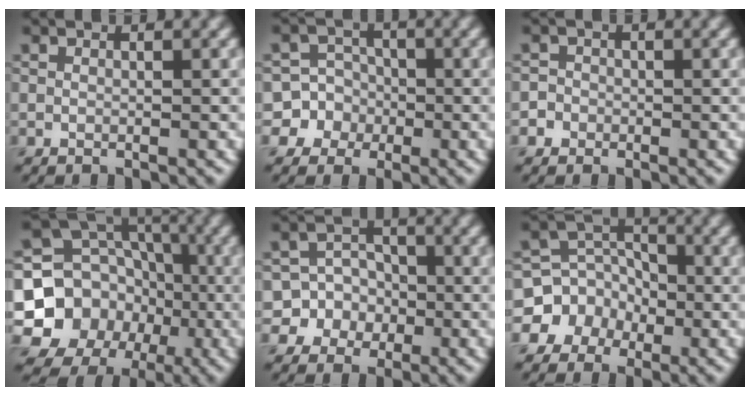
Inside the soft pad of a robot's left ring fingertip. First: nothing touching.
{"total": 6.8, "force": [-2.0, 6.5, 0.4], "torque": [0.004, 0.014, -0.062]}
{"total": 1.7, "force": [-0.7, 1.5, 0.3], "torque": [0.006, 0.009, -0.017]}
{"total": 13.4, "force": [-3.2, 12.3, 4.4], "torque": [-0.094, -0.020, -0.071]}
{"total": 6.8, "force": [-2.0, 6.4, 0.8], "torque": [0.000, 0.014, -0.055]}
{"total": 6.5, "force": [-2.6, 5.8, 1.1], "torque": [0.002, 0.009, -0.066]}